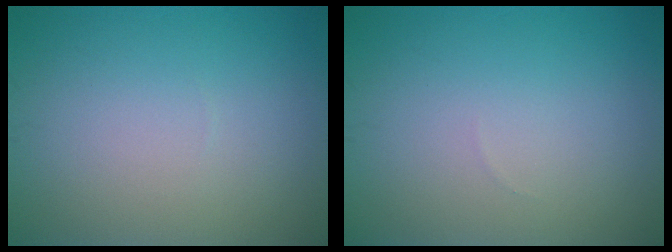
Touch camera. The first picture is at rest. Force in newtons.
{"total": 0.0}